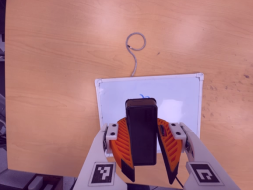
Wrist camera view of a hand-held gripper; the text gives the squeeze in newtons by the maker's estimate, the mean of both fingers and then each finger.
{"total": 11.1, "left": 9.8, "right": 12.5}